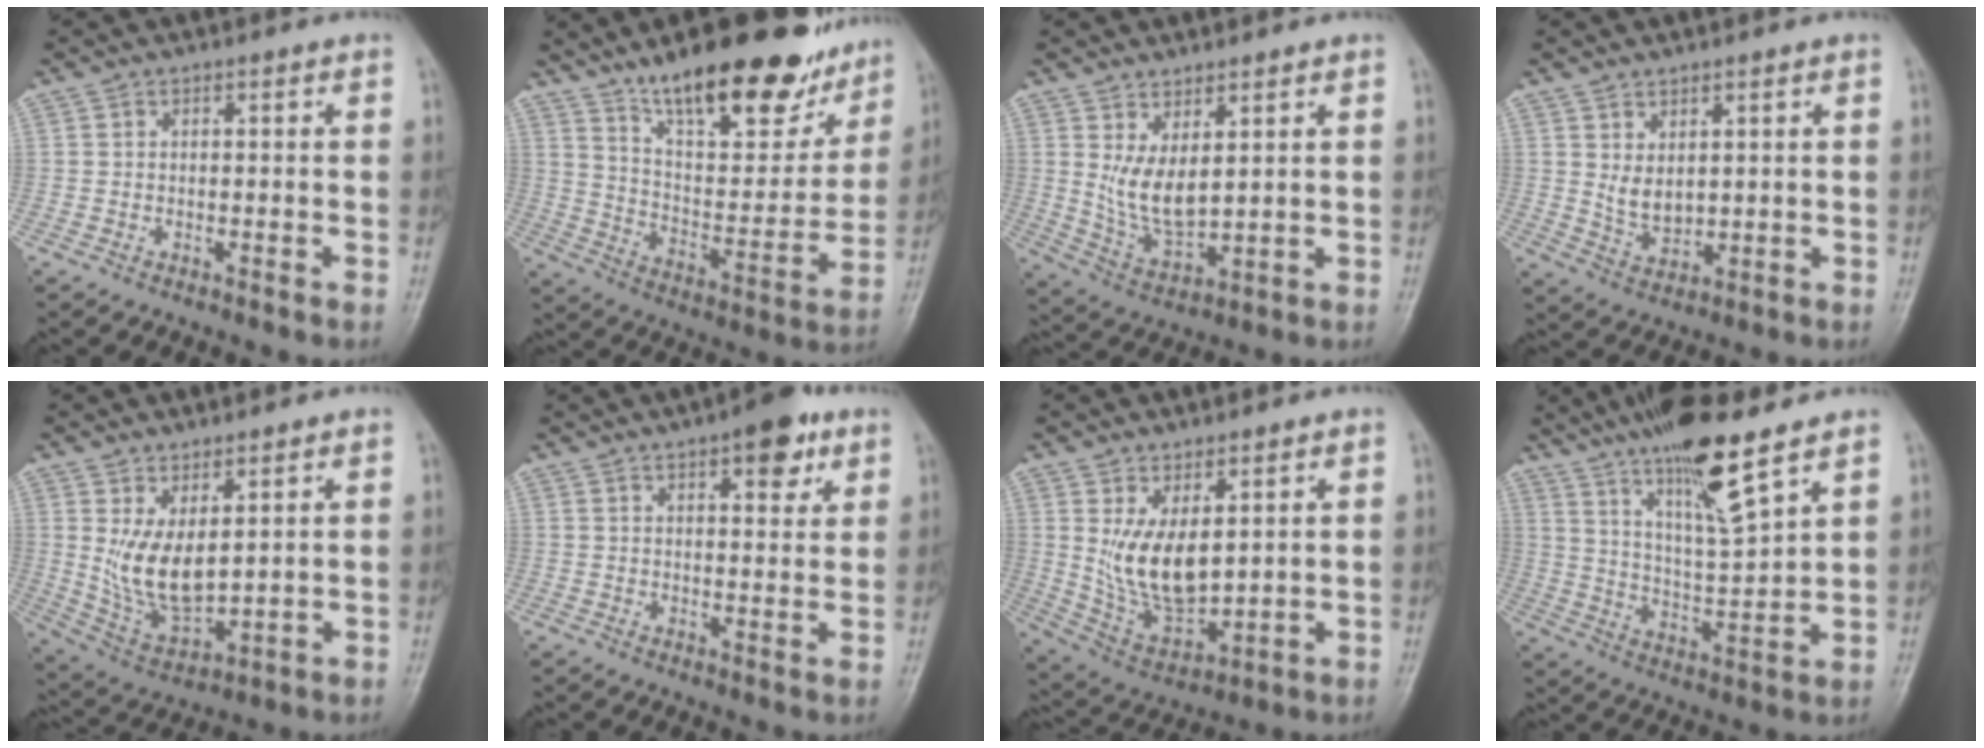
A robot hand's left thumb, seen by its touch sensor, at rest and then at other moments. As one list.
[{"total": 24.5, "force": [17.4, 8.6, 14.9], "torque": [-0.172, -0.076, 0.274]}, {"total": 7.8, "force": [2.6, 3.6, 6.4], "torque": [-0.114, -0.031, 0.066]}, {"total": 4.9, "force": [1.7, 2.9, 3.6], "torque": [-0.053, -0.023, 0.042]}, {"total": 9.9, "force": [2.6, 4.9, 8.2], "torque": [-0.142, -0.030, 0.070]}, {"total": 8.3, "force": [4.5, 3.3, 6.1], "torque": [-0.057, -0.016, 0.056]}, {"total": 11.2, "force": [2.8, 5.8, 9.2], "torque": [-0.151, -0.029, 0.075]}, {"total": 15.3, "force": [10.2, 2.6, 11.2], "torque": [-0.191, -0.055, 0.188]}]